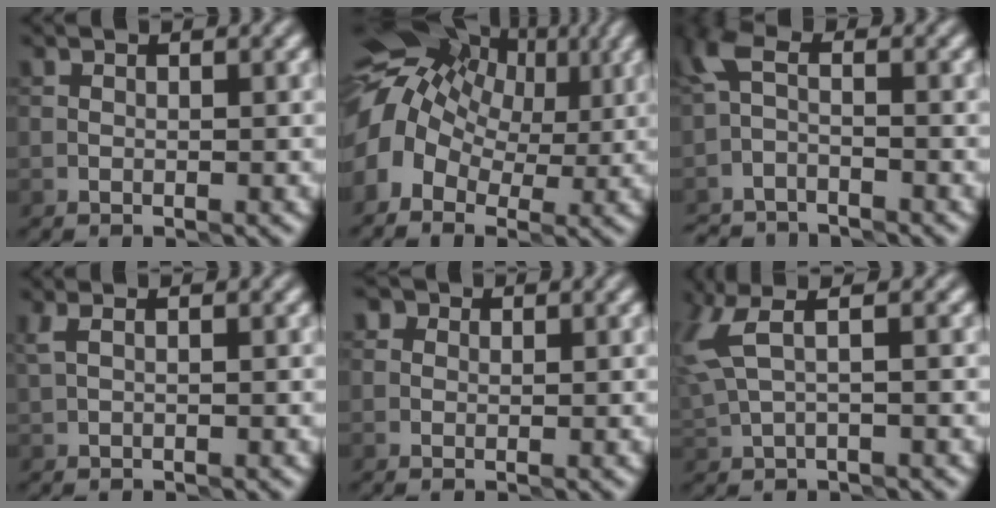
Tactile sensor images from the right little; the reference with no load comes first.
{"total": 10.8, "force": [2.5, 7.5, 7.4], "torque": [-0.139, 0.019, 0.040]}
{"total": 4.2, "force": [-3.5, 1.5, 1.9], "torque": [-0.042, -0.010, -0.073]}
{"total": 1.1, "force": [0.5, 0.3, 0.9], "torque": [-0.021, 0.005, 0.010]}
{"total": 2.4, "force": [1.4, 1.6, 1.1], "torque": [-0.010, 0.012, -0.009]}
{"total": 3.7, "force": [1.6, 1.1, 3.2], "torque": [-0.084, 0.008, 0.038]}